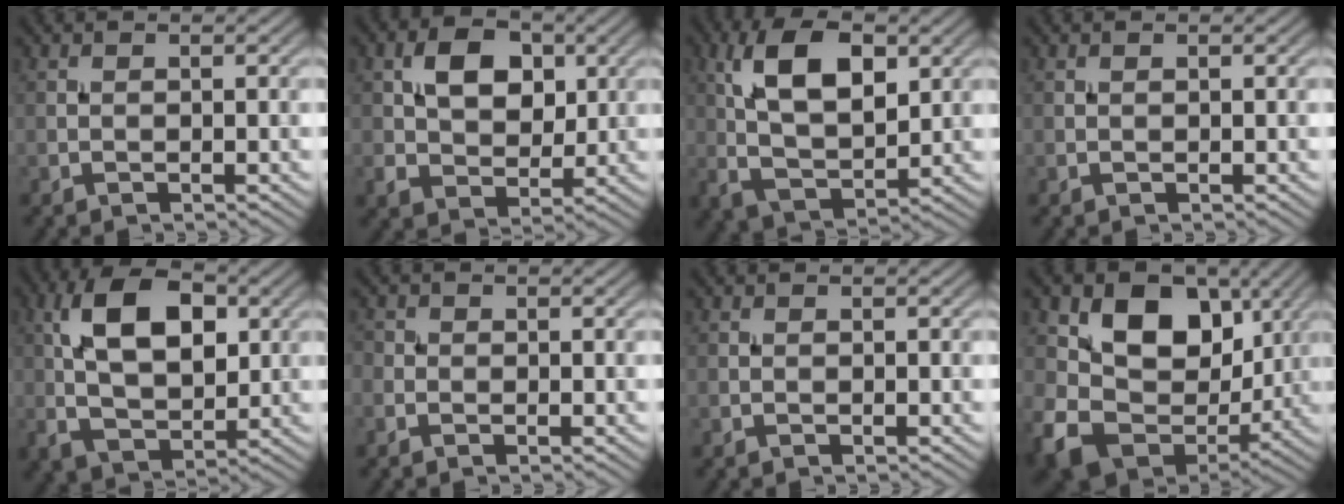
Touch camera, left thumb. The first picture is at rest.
{"total": 7.0, "force": [1.7, 5.2, 4.3], "torque": [-0.084, -0.001, 0.026]}
{"total": 10.4, "force": [3.1, 5.6, 8.2], "torque": [-0.166, 0.002, 0.055]}
{"total": 0.0}
{"total": 10.9, "force": [2.3, 6.4, 8.5], "torque": [-0.163, 0.007, 0.036]}
{"total": 1.4, "force": [-0.4, 1.4, 0.2], "torque": [-0.001, -0.003, -0.011]}
{"total": 0.0}
{"total": 13.0, "force": [3.0, 10.0, 7.7], "torque": [-0.144, -0.014, 0.049]}